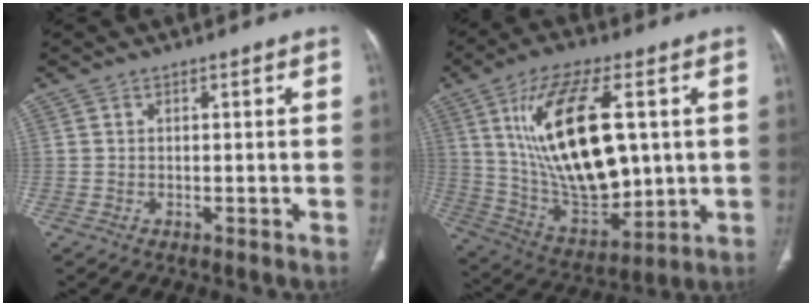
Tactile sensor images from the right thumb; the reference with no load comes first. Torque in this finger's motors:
{"motor_torque": [1.10, 3.90, 0.38, 0.35, 0.35]}